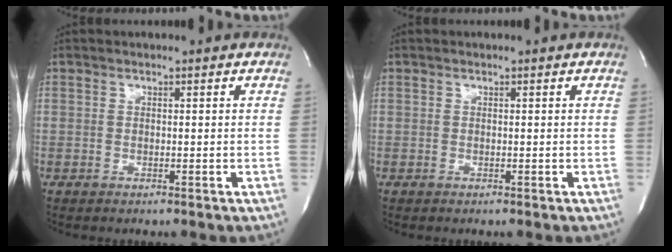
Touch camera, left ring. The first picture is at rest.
{"total": 0.0}